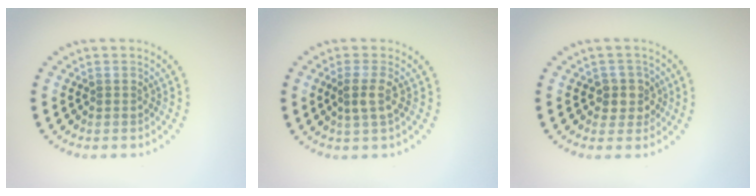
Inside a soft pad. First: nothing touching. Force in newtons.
{"total": 2.0, "press": 1.6, "slide": 1.2}
{"total": 2.3, "press": 2.0, "slide": 1.1}